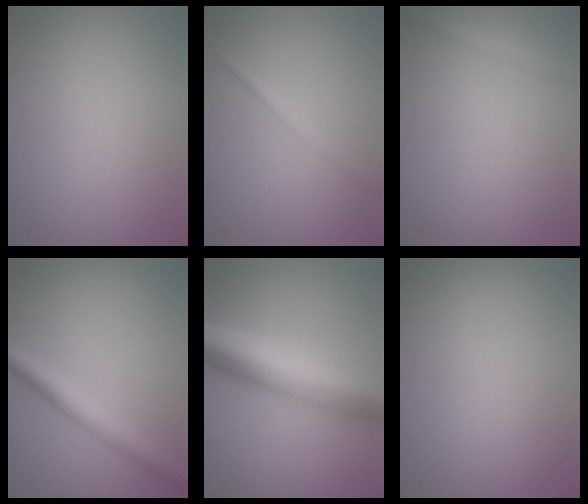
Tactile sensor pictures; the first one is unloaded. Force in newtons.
{"total": 1.3, "press": 1.3, "slide": 0.0}
{"total": 1.6, "press": 1.6, "slide": 0.1}
{"total": 3.6, "press": 3.6, "slide": 0.1}
{"total": 10.3, "press": 10.3, "slide": 0.1}
{"total": 0.0}